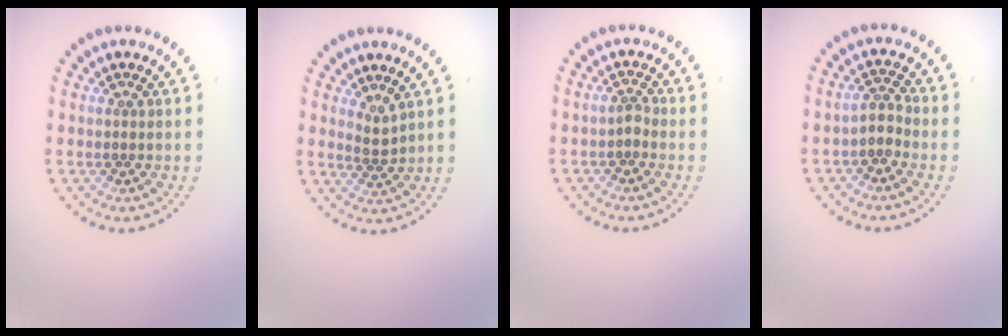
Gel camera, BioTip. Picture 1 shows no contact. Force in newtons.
{"total": 1.4, "press": 0.9, "slide": 1.0}
{"total": 0.9, "press": 0.6, "slide": 0.7}
{"total": 1.7, "press": 1.3, "slide": 1.1}